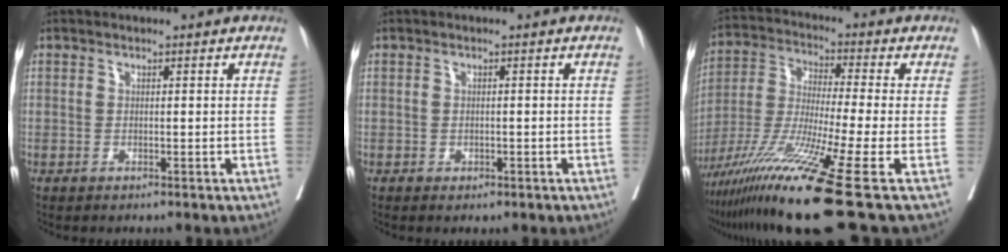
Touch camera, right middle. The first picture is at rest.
{"total": 1.3, "force": [-0.6, 0.9, 0.7], "torque": [-0.012, 0.000, -0.004]}
{"total": 17.3, "force": [-10.0, -1.6, 14.1], "torque": [-0.265, -0.045, -0.185]}